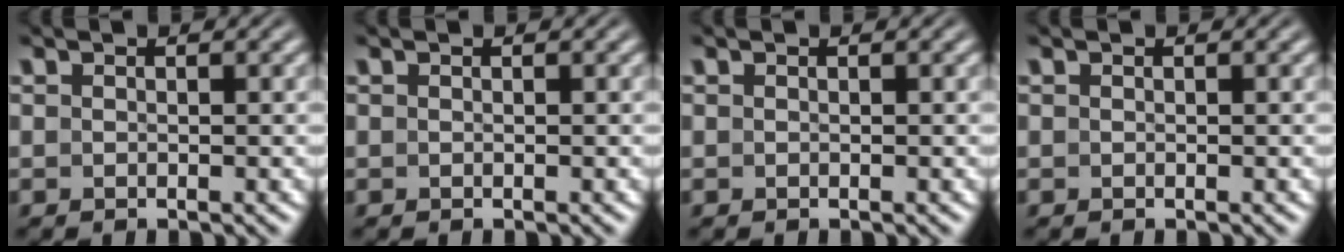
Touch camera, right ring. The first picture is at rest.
{"total": 0.0}
{"total": 0.0}
{"total": 0.0}